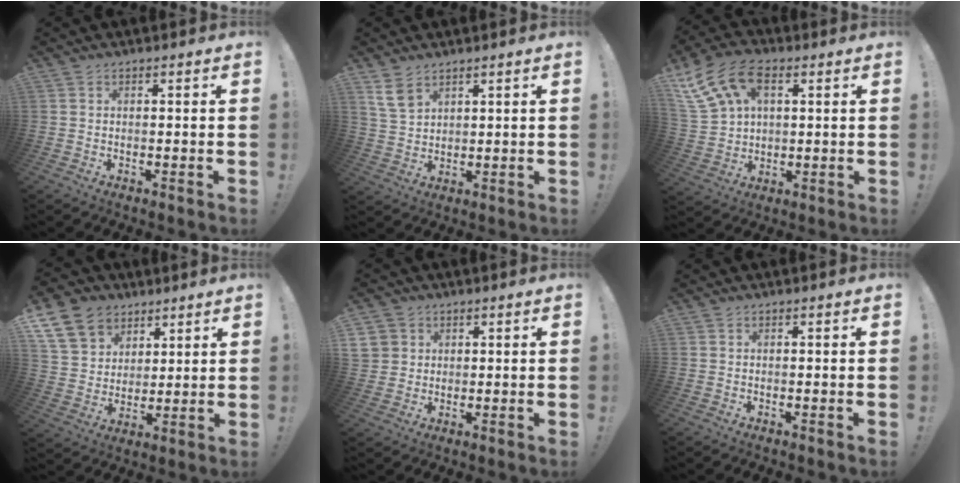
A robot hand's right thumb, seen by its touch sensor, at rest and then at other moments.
{"total": 7.4, "force": [4.6, 4.8, 3.2], "torque": [-0.059, -0.018, 0.095]}
{"total": 14.9, "force": [6.5, 10.0, 8.9], "torque": [-0.172, -0.023, 0.126]}
{"total": 14.7, "force": [7.7, 11.2, 5.5], "torque": [-0.090, -0.040, 0.157]}
{"total": 4.8, "force": [2.0, 4.4, 0.6], "torque": [-0.014, -0.007, 0.040]}
{"total": 0.0}